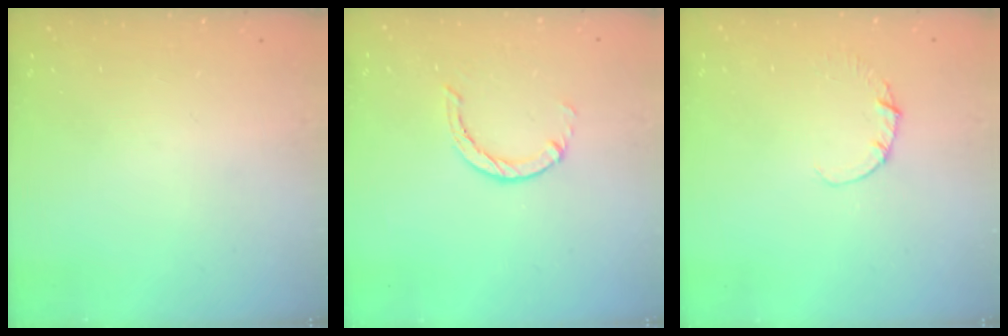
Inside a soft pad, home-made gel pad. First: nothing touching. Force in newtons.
{"total": 1.2, "press": 1.2, "slide": 0.2}
{"total": 1.1, "press": 1.1, "slide": 0.1}